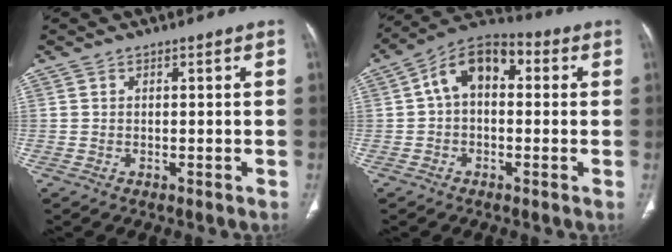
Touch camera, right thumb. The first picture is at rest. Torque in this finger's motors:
{"motor_torque": [-0.56, 0.95, 1.11, 0.03, 0.06]}